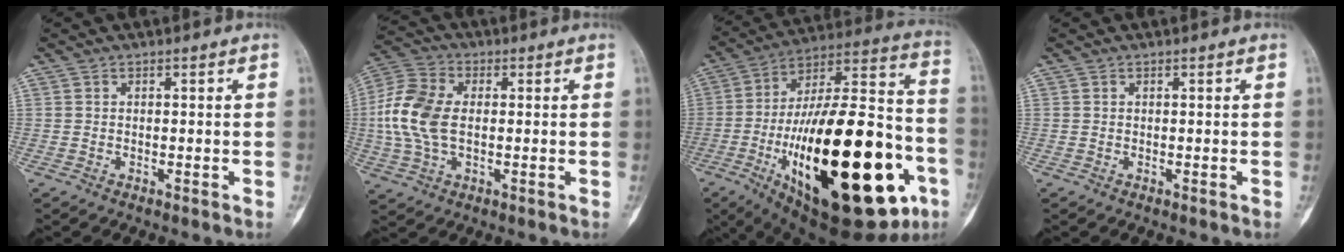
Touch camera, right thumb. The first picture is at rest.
{"total": 12.1, "force": [0.1, 7.3, 9.6], "torque": [-0.216, 0.017, -0.002]}
{"total": 43.1, "force": [-13.1, 16.7, 37.5], "torque": [-0.576, 0.041, -0.190]}
{"total": 0.0}